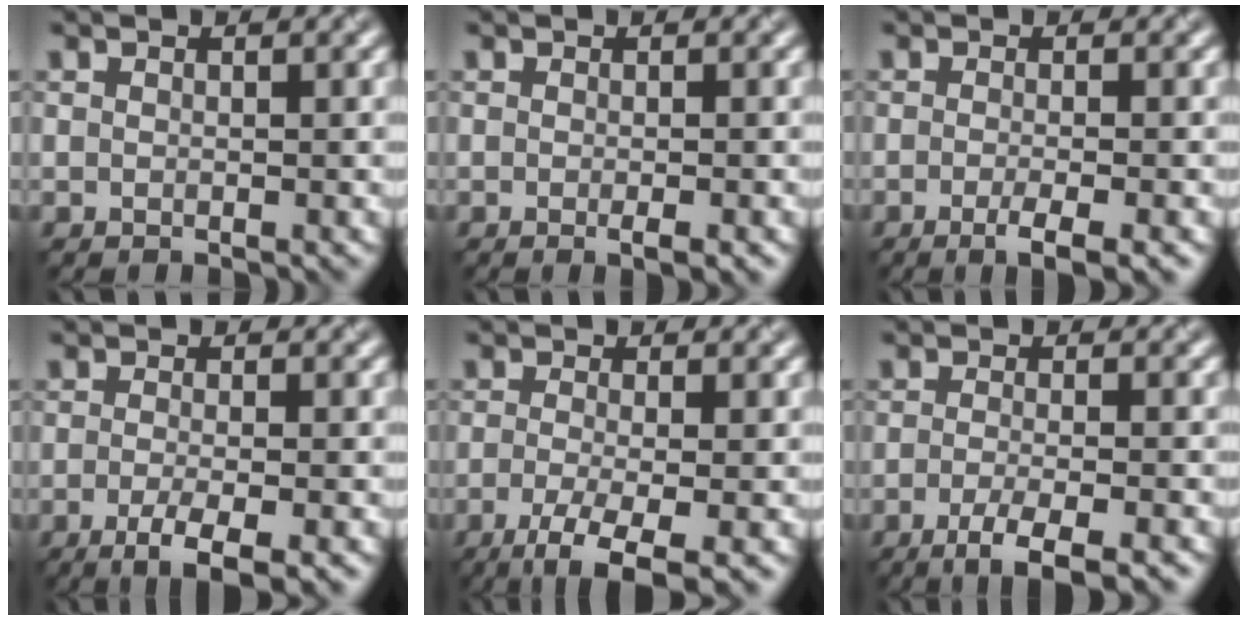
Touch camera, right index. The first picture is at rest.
{"total": 1.4, "force": [-0.5, 0.2, 1.3], "torque": [-0.016, -0.005, -0.008]}
{"total": 3.1, "force": [-1.3, 0.7, 2.7], "torque": [-0.038, -0.004, -0.026]}
{"total": 3.9, "force": [-1.8, 0.9, 3.4], "torque": [-0.058, -0.008, -0.035]}
{"total": 5.7, "force": [-2.8, 1.5, 4.7], "torque": [-0.078, -0.009, -0.055]}
{"total": 4.3, "force": [-2.3, 1.0, 3.4], "torque": [-0.055, -0.006, -0.046]}